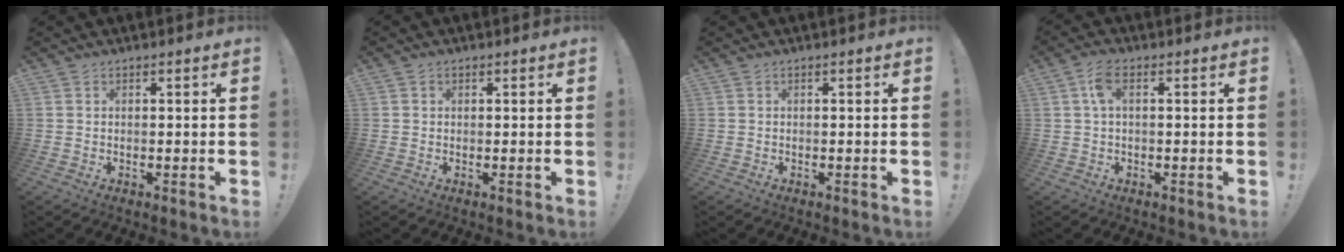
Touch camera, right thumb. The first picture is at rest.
{"total": 0.6, "force": [0.1, 0.6, -0.1], "torque": [0.002, 0.003, 0.003]}
{"total": 0.0}
{"total": 4.7, "force": [1.1, 1.8, 4.2], "torque": [-0.073, 0.006, 0.021]}